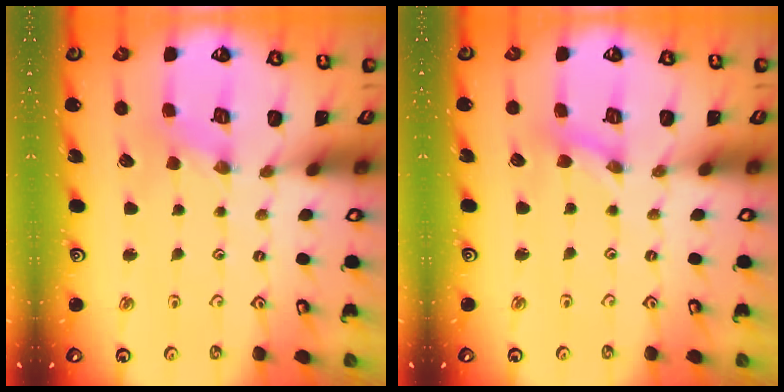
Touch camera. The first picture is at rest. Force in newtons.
{"total": 0.0}